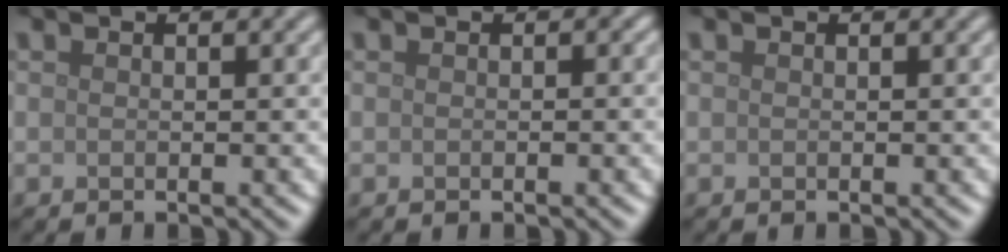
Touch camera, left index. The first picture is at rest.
{"total": 0.0}
{"total": 0.0}